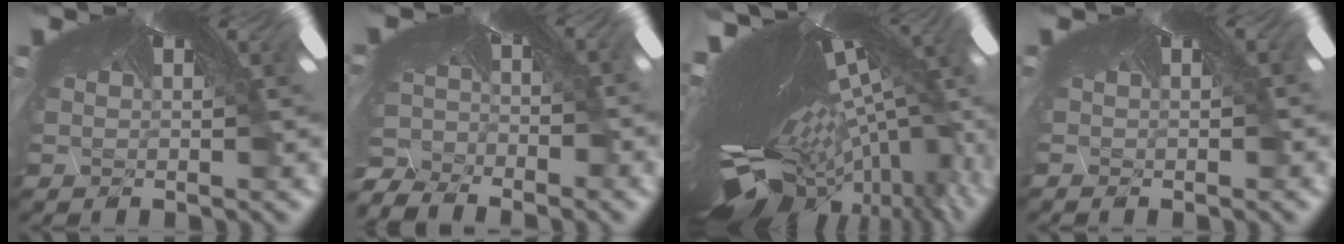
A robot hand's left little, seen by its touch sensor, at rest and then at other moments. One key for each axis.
{"total": 10.3, "fx": -10.3, "fy": 0.4, "fz": 1.0, "tx": -0.015, "ty": -0.062, "tz": -0.151}
{"total": 8.4, "fx": -8.0, "fy": -0.4, "fz": 2.5, "tx": -0.081, "ty": -0.105, "tz": -0.088}
{"total": 0.8, "fx": -0.2, "fy": -0.5, "fz": -0.7, "tx": 0.008, "ty": 0.001, "tz": -0.003}